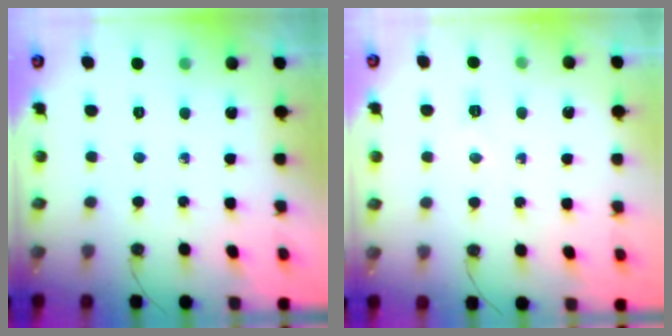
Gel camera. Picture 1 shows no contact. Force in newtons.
{"total": 3.9, "press": 3.9, "slide": 0.6}